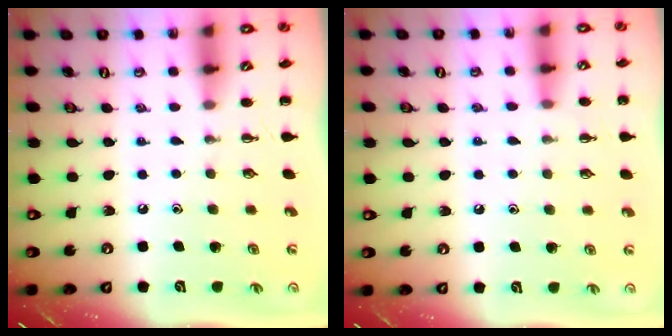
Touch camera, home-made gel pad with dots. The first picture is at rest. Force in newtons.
{"total": 7.0, "press": 6.5, "slide": 2.4}